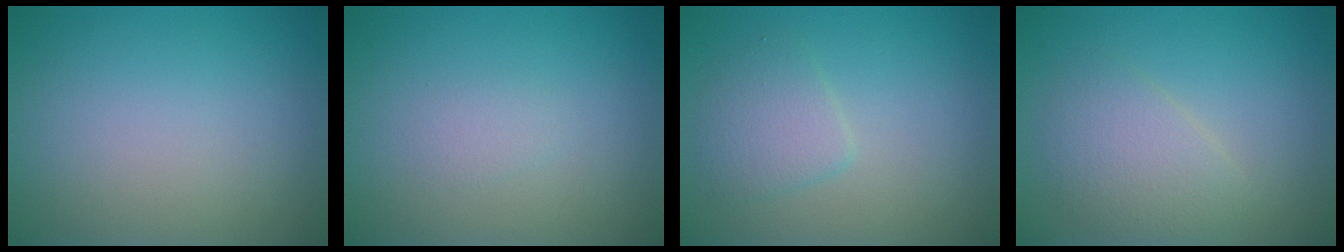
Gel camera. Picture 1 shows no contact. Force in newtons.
{"total": 0.8, "press": 0.8, "slide": 0.0}
{"total": 2.4, "press": 2.4, "slide": 0.1}
{"total": 3.0, "press": 3.0, "slide": 0.0}